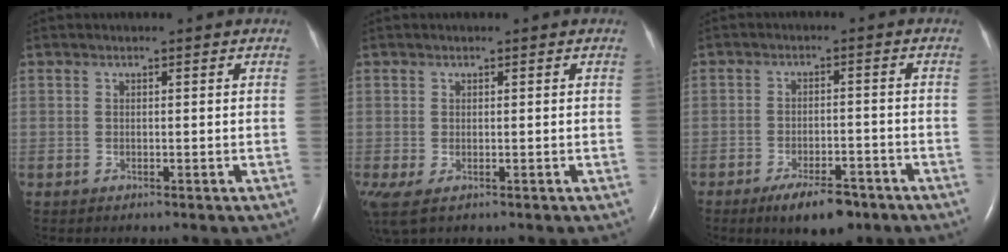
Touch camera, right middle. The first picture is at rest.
{"total": 3.4, "force": [-1.4, 1.5, 2.7], "torque": [-0.058, -0.012, -0.019]}
{"total": 7.1, "force": [-5.0, 2.4, 4.5], "torque": [-0.077, -0.006, -0.076]}